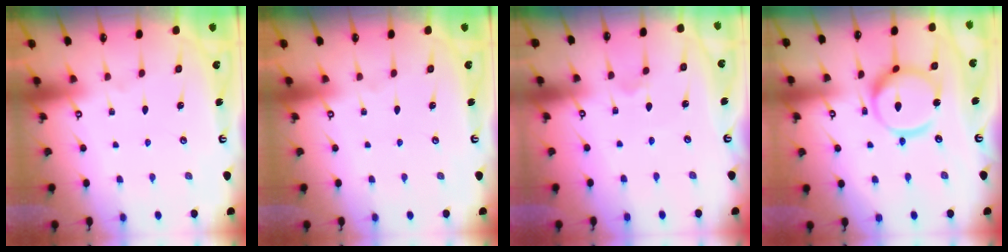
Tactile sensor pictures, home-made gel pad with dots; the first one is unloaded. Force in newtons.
{"total": 0.0}
{"total": 1.8, "press": 1.8, "slide": 0.4}
{"total": 15.6, "press": 15.6, "slide": 1.4}